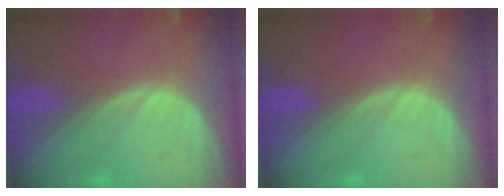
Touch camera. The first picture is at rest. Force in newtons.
{"total": 0.0}